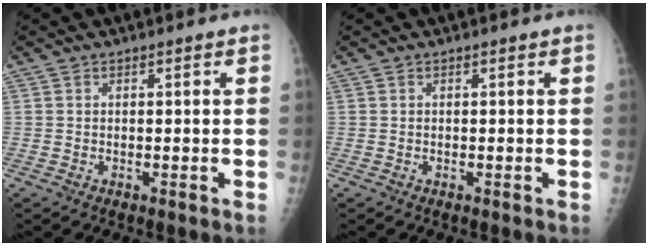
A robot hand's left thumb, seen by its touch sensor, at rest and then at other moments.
{"total": 0.0}